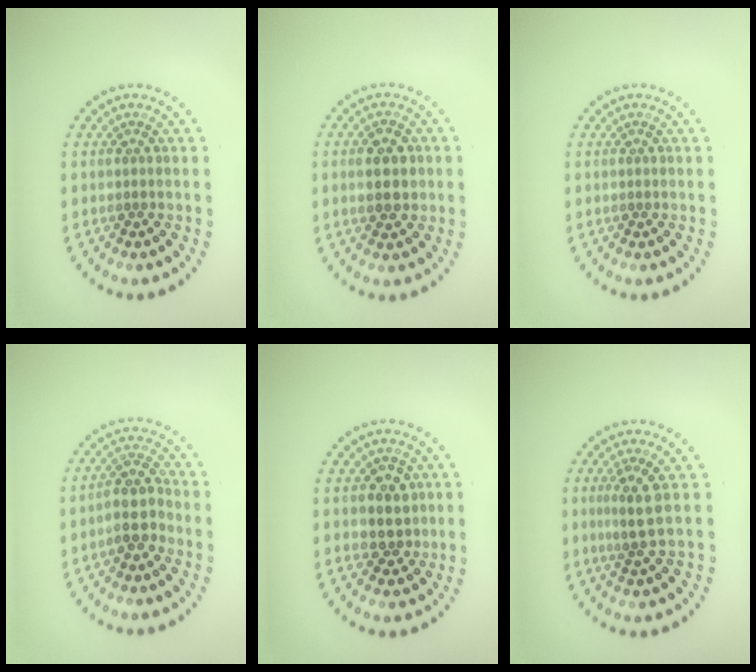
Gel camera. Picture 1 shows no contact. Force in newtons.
{"total": 3.0, "press": 3.0, "slide": 0.2}
{"total": 0.0}
{"total": 3.0, "press": 2.7, "slide": 1.4}
{"total": 2.7, "press": 2.4, "slide": 1.1}
{"total": 2.2, "press": 1.9, "slide": 1.3}